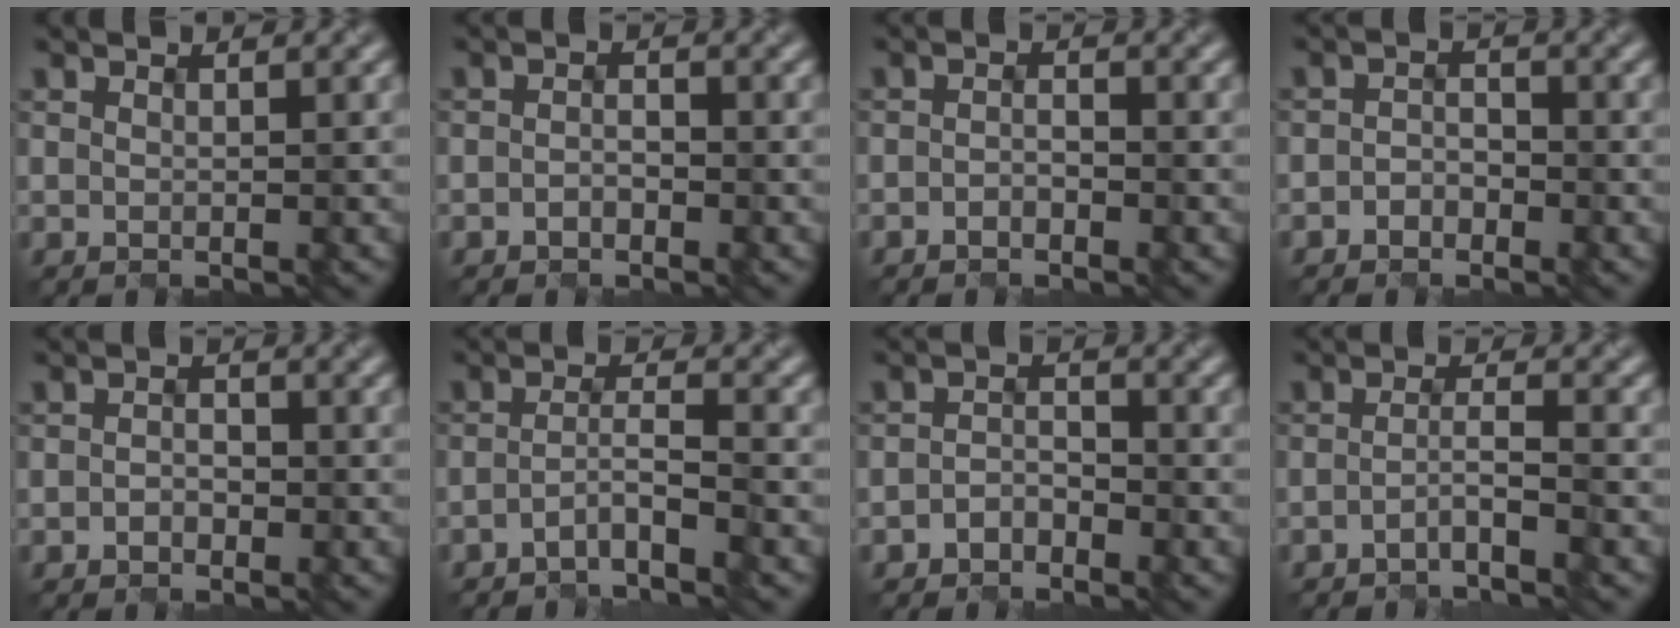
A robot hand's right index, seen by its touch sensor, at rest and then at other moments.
{"total": 1.6, "force": [-0.8, 1.0, 1.1], "torque": [-0.020, 0.002, -0.016]}
{"total": 1.4, "force": [-1.0, 0.6, 0.9], "torque": [-0.015, 0.002, -0.021]}
{"total": 1.8, "force": [-1.1, 1.2, 0.9], "torque": [-0.014, 0.002, -0.025]}
{"total": 1.9, "force": [-0.5, 1.3, 1.2], "torque": [-0.018, 0.002, -0.011]}
{"total": 2.5, "force": [-1.8, 0.2, 1.7], "torque": [-0.029, 0.011, -0.042]}
{"total": 1.9, "force": [-1.3, 1.1, 0.8], "torque": [-0.016, 0.004, -0.029]}
{"total": 2.1, "force": [-1.4, 0.1, 1.5], "torque": [-0.025, 0.009, -0.035]}